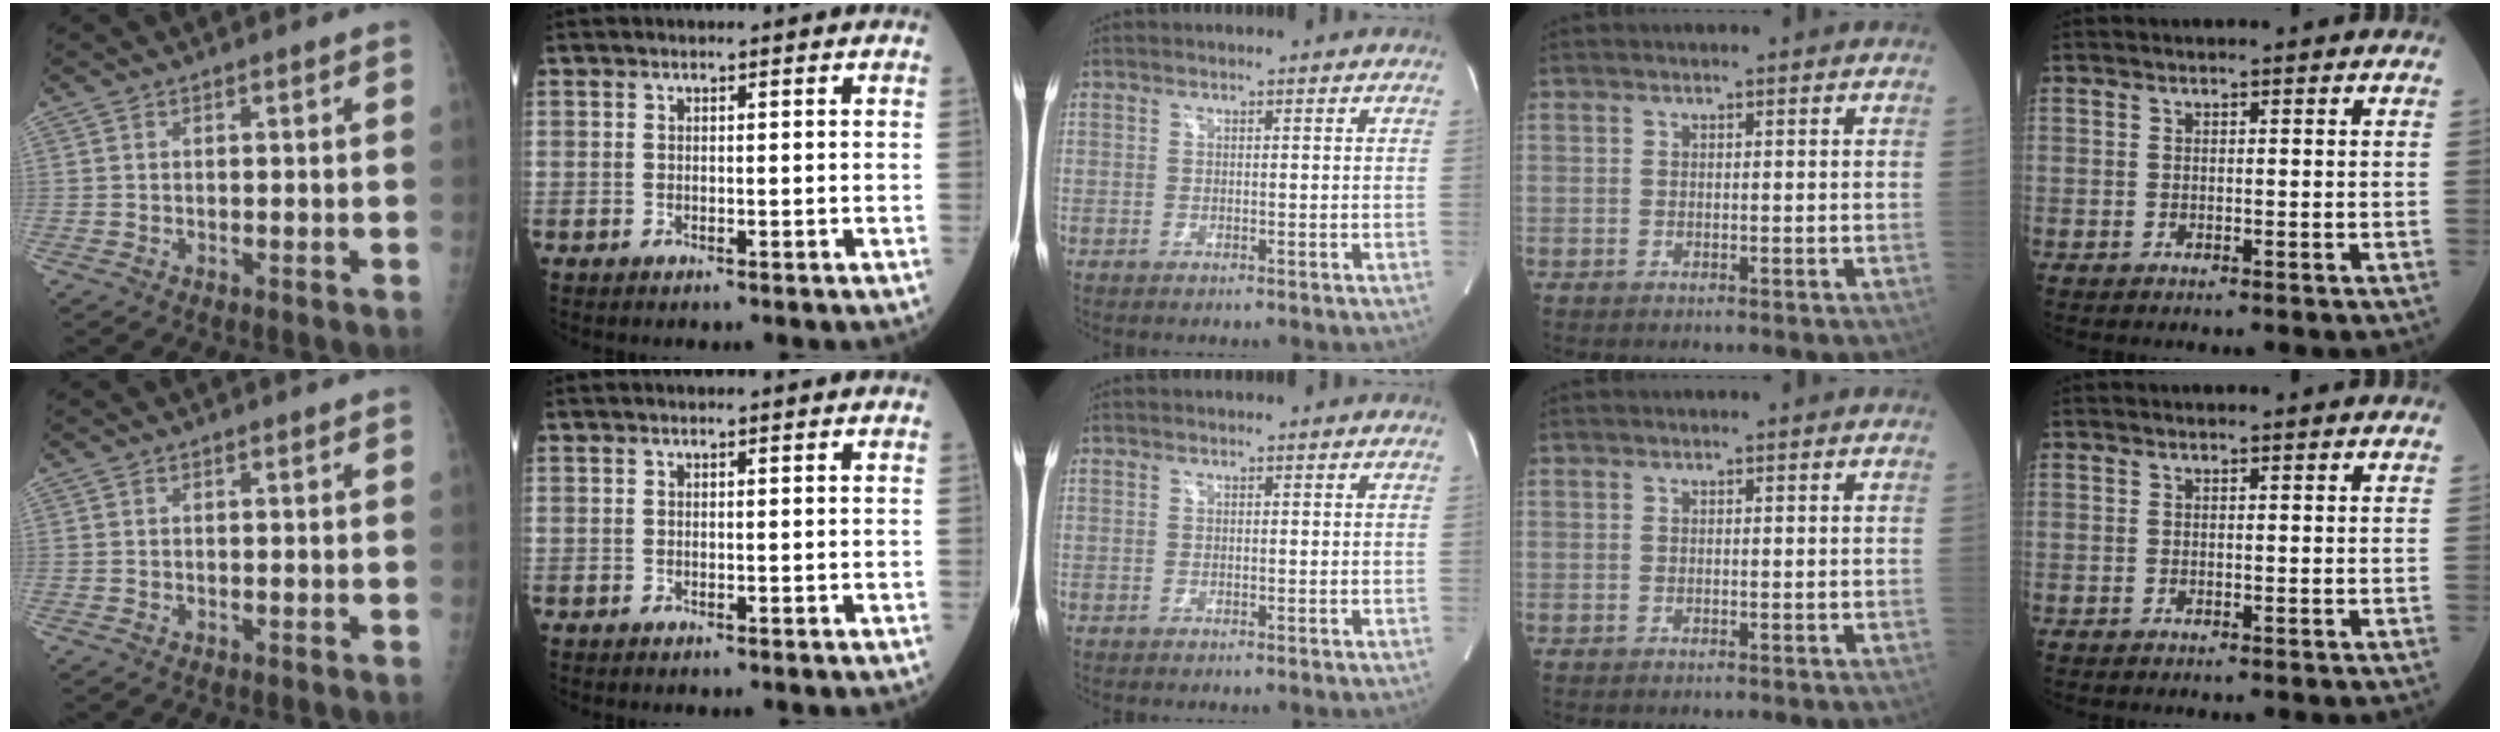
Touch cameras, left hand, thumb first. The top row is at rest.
{}